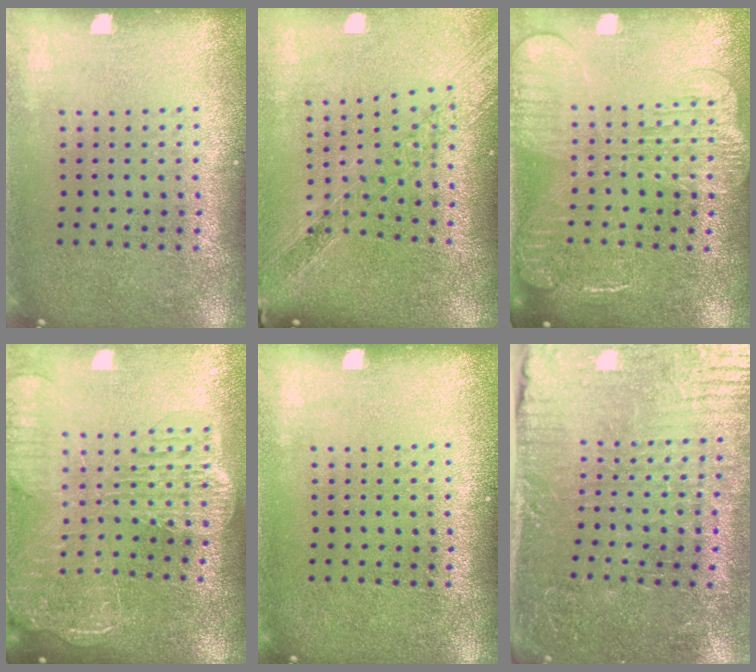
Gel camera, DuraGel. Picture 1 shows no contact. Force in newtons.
{"total": 1.2, "press": 1.1, "slide": 0.3}
{"total": 2.4, "press": 2.0, "slide": 1.4}
{"total": 2.8, "press": 2.4, "slide": 1.6}
{"total": 0.0}
{"total": 4.6, "press": 4.4, "slide": 1.3}